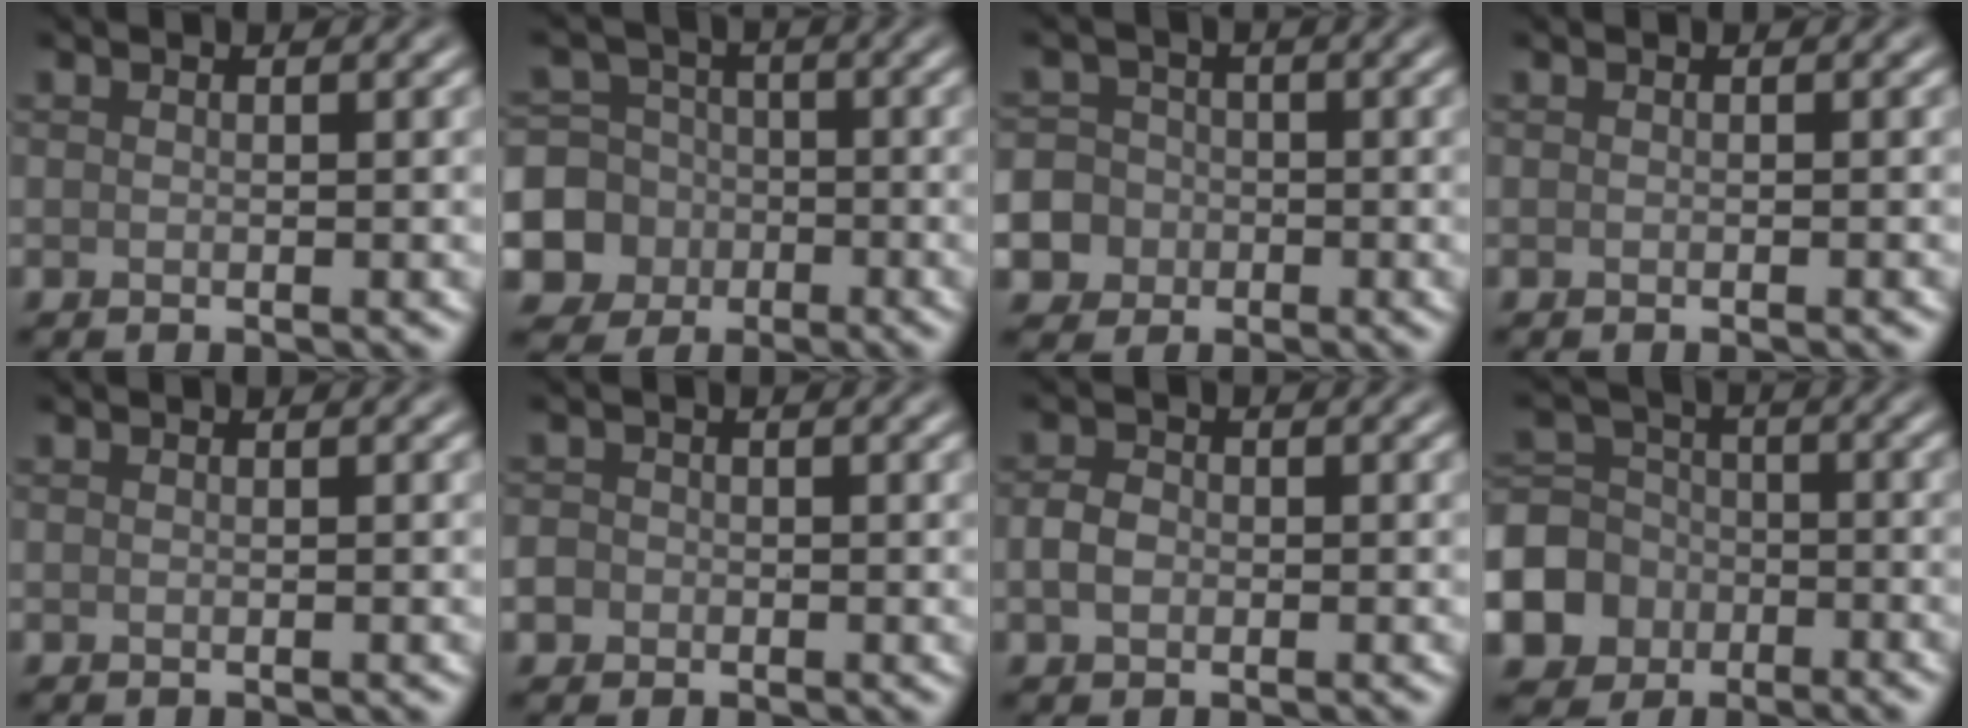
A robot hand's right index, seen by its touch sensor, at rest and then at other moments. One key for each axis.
{"total": 10.2, "fx": -3.4, "fy": 9.5, "fz": 2.0, "tx": -0.064, "ty": -0.022, "tz": -0.078}
{"total": 10.8, "fx": -4.6, "fy": 9.5, "fz": 2.3, "tx": -0.063, "ty": -0.025, "tz": -0.113}
{"total": 0.6, "fx": -0.4, "fy": 0.1, "fz": 0.4, "tx": -0.002, "ty": -0.002, "tz": -0.006}
{"total": 0.0}
{"total": 2.5, "fx": -0.9, "fy": 2.2, "fz": 0.7, "tx": -0.005, "ty": 0.002, "tz": -0.026}
{"total": 2.1, "fx": -0.4, "fy": 1.6, "fz": 1.3, "tx": -0.026, "ty": 0.000, "tz": -0.015}
{"total": 10.2, "fx": -4.9, "fy": 8.6, "fz": 2.5, "tx": -0.065, "ty": -0.034, "tz": -0.110}